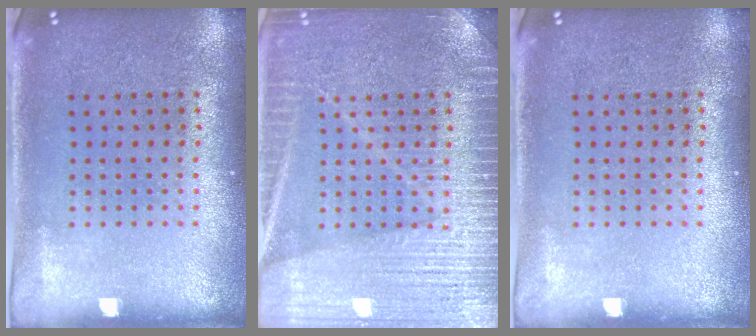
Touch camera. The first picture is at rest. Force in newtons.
{"total": 5.9, "press": 5.9, "slide": 0.9}
{"total": 0.0}